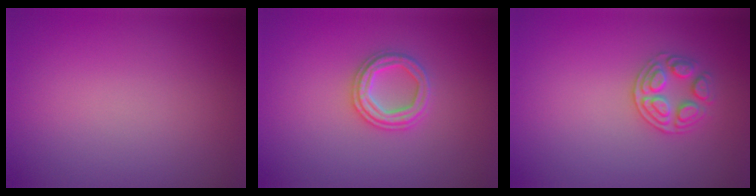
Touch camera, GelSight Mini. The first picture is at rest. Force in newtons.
{"total": 2.6, "press": 2.6, "slide": 0.5}
{"total": 2.5, "press": 2.4, "slide": 0.6}